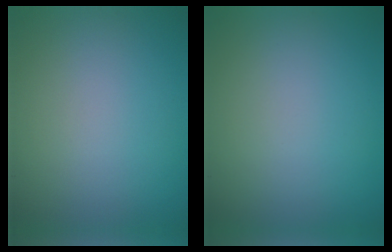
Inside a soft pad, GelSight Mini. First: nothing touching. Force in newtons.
{"total": 0.0}